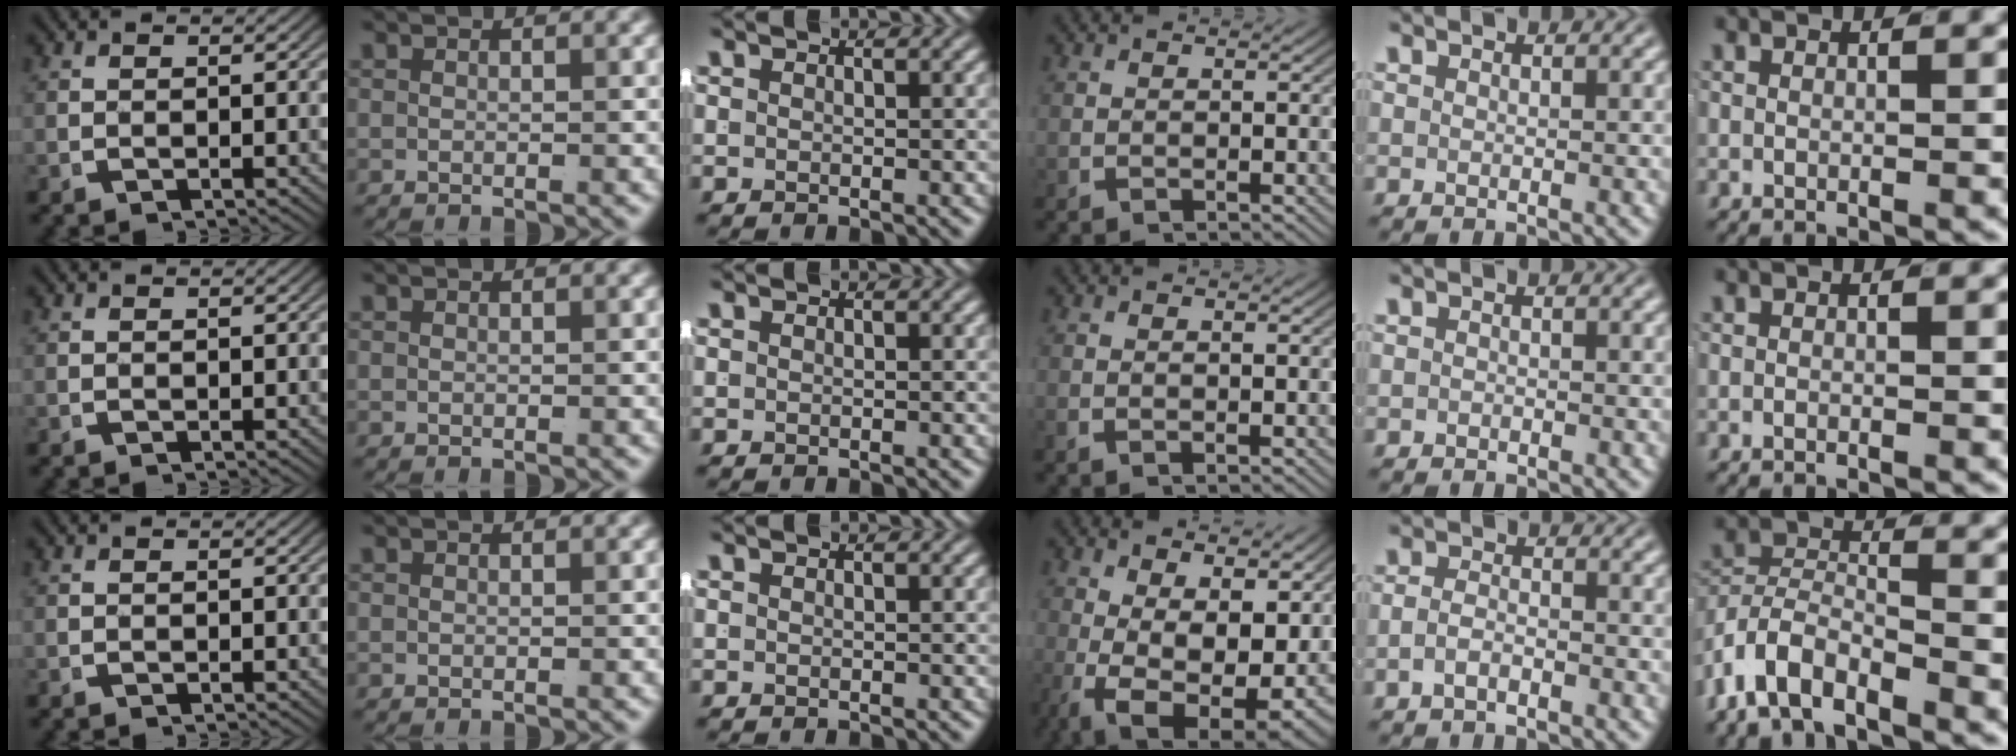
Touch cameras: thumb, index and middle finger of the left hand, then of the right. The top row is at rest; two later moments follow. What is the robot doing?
{"motion": "lift_and_place", "object": "shorts"}